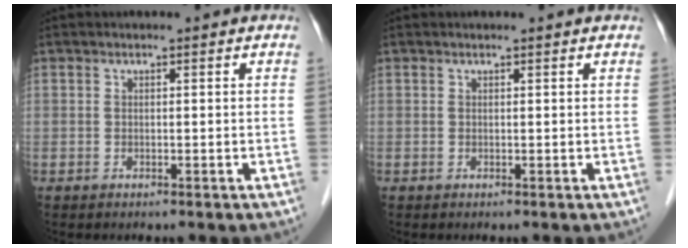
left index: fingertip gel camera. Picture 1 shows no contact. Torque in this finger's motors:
{"motor_torque": [0.05, -0.03, 0.03, 0.01]}